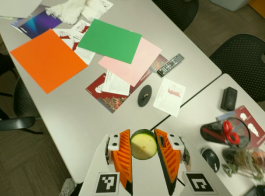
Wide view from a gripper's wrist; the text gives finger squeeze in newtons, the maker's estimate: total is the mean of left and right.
{"total": 10.2, "left": 10.7, "right": 9.8}